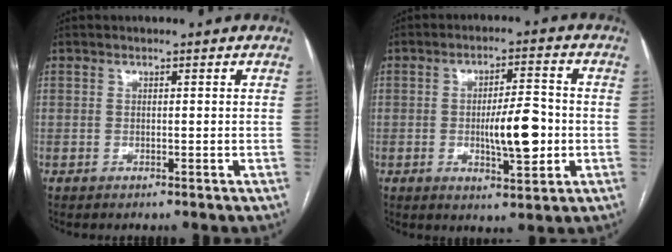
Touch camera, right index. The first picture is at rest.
{"total": 8.7, "force": [-1.2, 2.2, 8.3], "torque": [-0.133, 0.004, -0.016]}